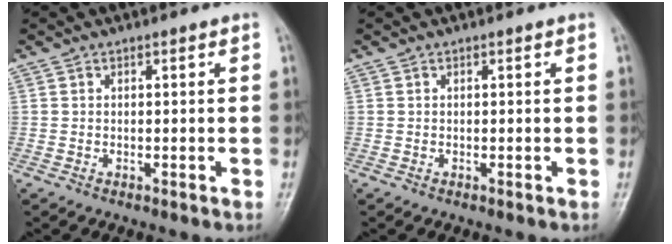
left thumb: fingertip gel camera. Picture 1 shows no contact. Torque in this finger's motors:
{"motor_torque": [0.00, 0.00, 0.00, 0.00, 0.00]}